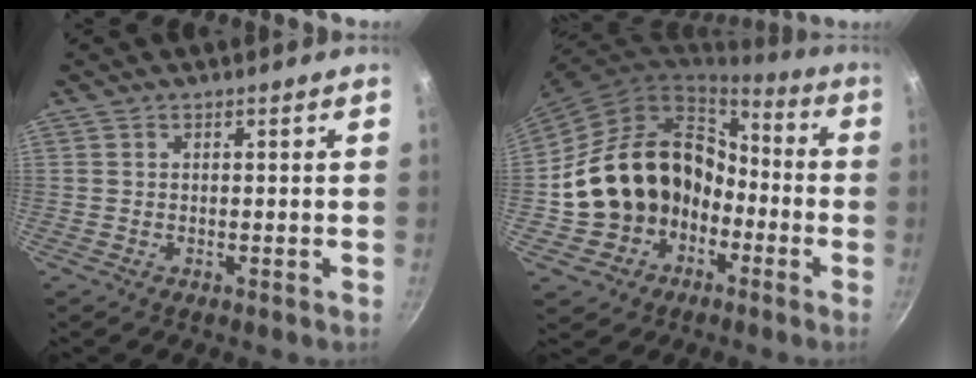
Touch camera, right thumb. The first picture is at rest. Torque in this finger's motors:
{"motor_torque": [1.73, 3.27, 1.42, -1.34, 0.64]}